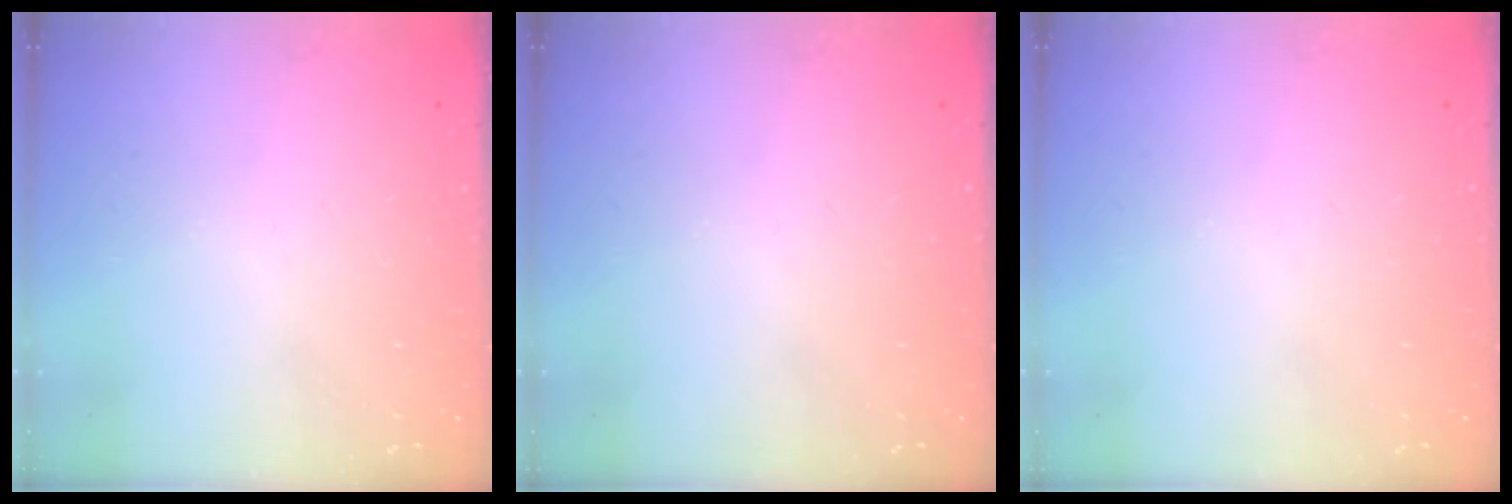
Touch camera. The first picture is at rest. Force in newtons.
{"total": 0.0}
{"total": 0.0}